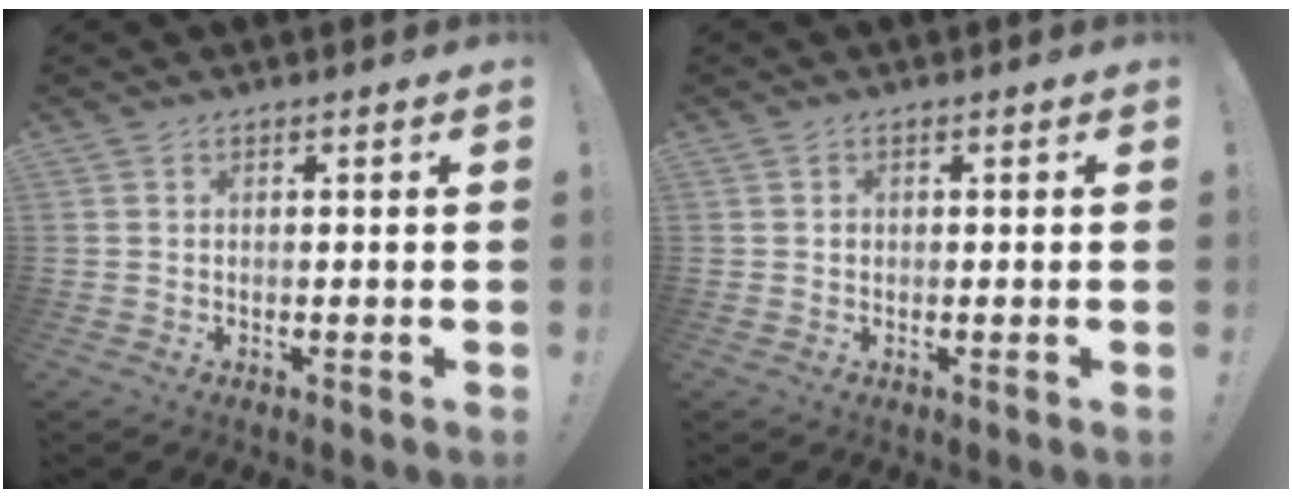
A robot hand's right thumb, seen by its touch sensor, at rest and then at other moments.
{"total": 0.7, "force": [-0.1, 0.7, 0.0], "torque": [-0.004, 0.006, -0.002]}